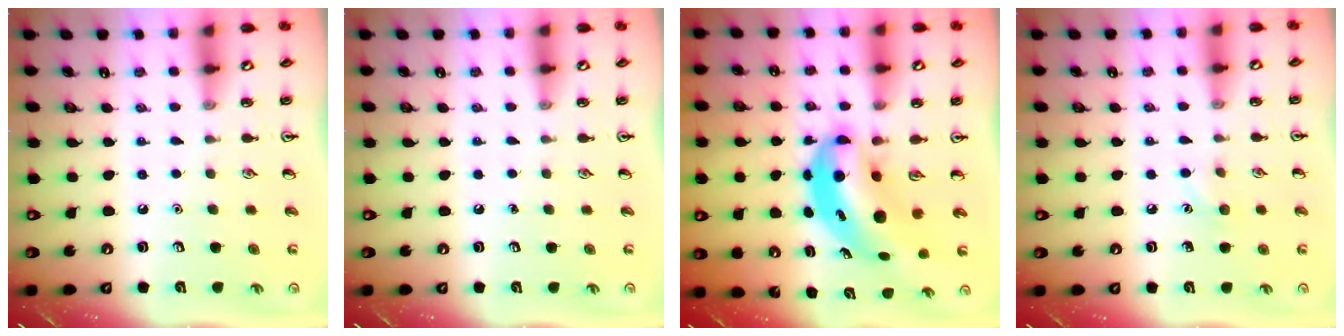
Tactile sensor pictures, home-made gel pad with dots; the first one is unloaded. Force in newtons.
{"total": 0.0}
{"total": 8.0, "press": 7.7, "slide": 2.2}
{"total": 4.9, "press": 4.7, "slide": 1.5}